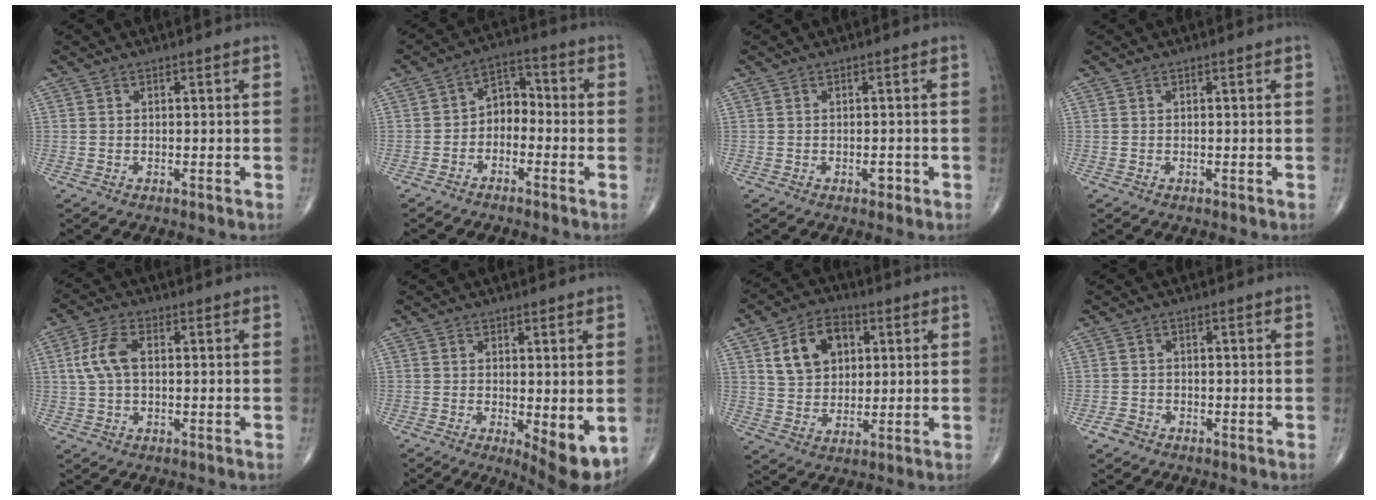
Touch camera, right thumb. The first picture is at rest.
{"total": 5.8, "force": [-2.0, 4.2, 3.5], "torque": [-0.032, 0.037, -0.052]}
{"total": 1.5, "force": [-0.6, 0.8, 1.0], "torque": [-0.011, 0.001, -0.009]}
{"total": 0.0}
{"total": 6.7, "force": [0.9, 3.7, 5.5], "torque": [-0.123, 0.016, 0.015]}
{"total": 7.7, "force": [-1.4, 2.6, 7.1], "torque": [-0.095, -0.022, -0.014]}
{"total": 11.1, "force": [3.8, 8.0, 6.7], "torque": [-0.084, -0.003, 0.067]}
{"total": 2.1, "force": [-1.3, 1.5, 0.6], "torque": [-0.012, 0.008, -0.025]}